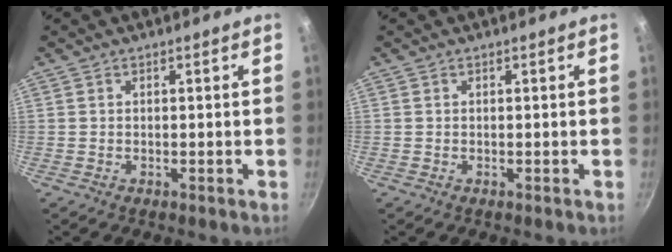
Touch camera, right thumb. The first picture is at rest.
{"total": 0.0}